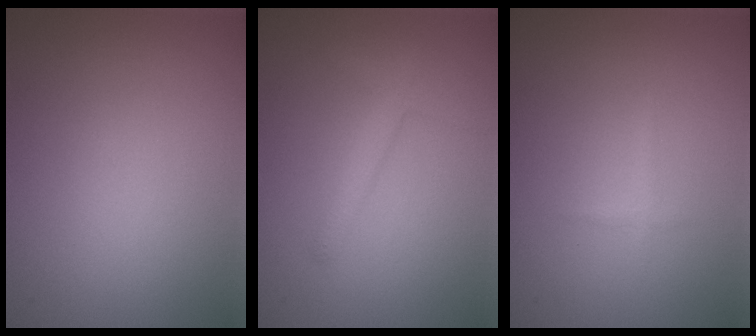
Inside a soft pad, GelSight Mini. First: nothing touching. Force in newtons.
{"total": 1.8, "press": 1.8, "slide": 0.1}
{"total": 0.6, "press": 0.6, "slide": 0.0}